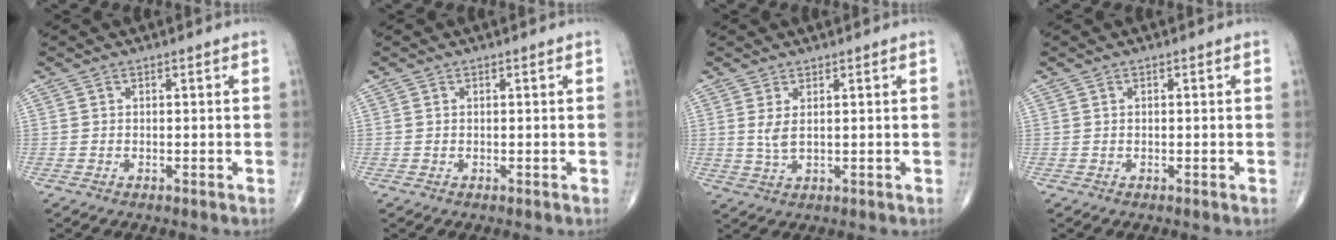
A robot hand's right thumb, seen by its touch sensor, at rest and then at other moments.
{"total": 0.0}
{"total": 2.7, "force": [0.9, 1.0, 2.4], "torque": [-0.053, -0.007, 0.024]}
{"total": 0.0}